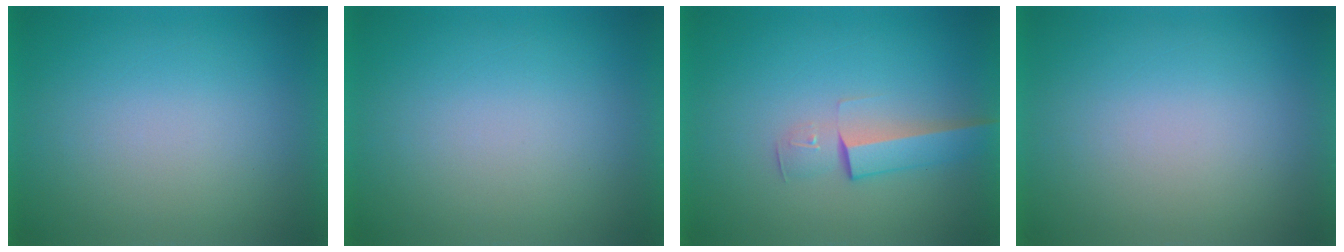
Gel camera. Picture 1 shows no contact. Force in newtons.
{"total": 0.0}
{"total": 2.9}
{"total": 0.0}